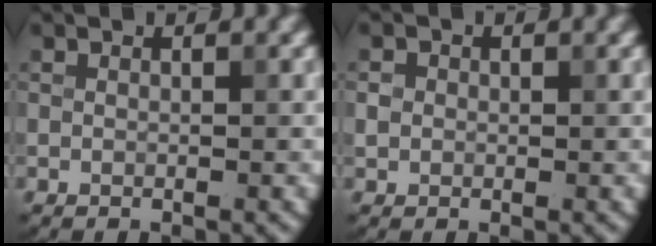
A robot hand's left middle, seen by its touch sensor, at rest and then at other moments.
{"total": 1.1, "force": [0.0, 1.0, 0.3], "torque": [0.000, -0.001, -0.002]}